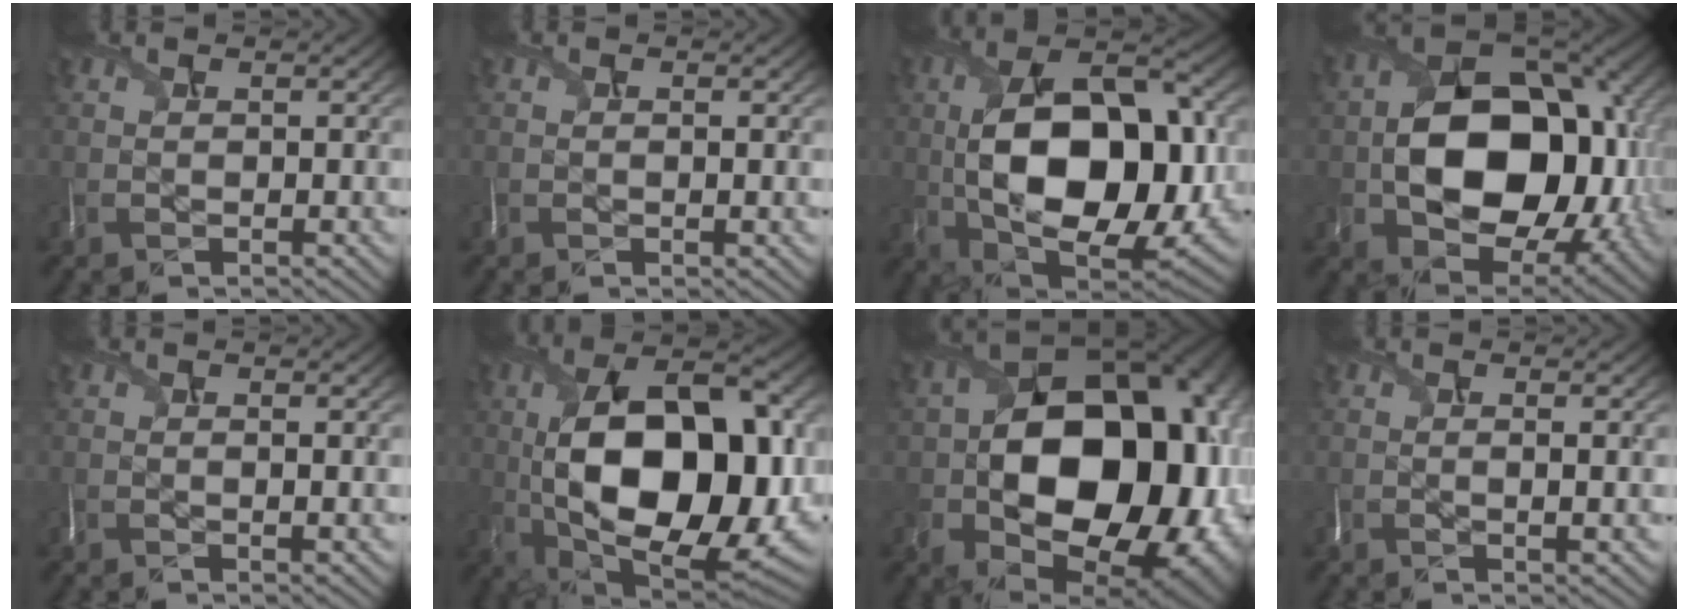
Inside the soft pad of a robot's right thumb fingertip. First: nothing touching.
{"total": 1.5, "force": [-0.1, 0.4, 1.4], "torque": [-0.020, 0.006, 0.003]}
{"total": 16.4, "force": [-0.1, 9.7, 13.2], "torque": [-0.253, 0.000, 0.014]}
{"total": 14.7, "force": [-1.3, 10.7, 10.0], "torque": [-0.185, -0.021, -0.002]}
{"total": 2.4, "force": [0.0, 0.7, 2.3], "torque": [-0.033, 0.008, 0.007]}
{"total": 17.9, "force": [0.1, 10.1, 14.8], "torque": [-0.273, -0.005, 0.018]}
{"total": 20.4, "force": [-1.9, 14.8, 13.9], "torque": [-0.217, -0.046, 0.009]}
{"total": 3.4, "force": [-0.1, 0.9, 3.3], "torque": [-0.048, 0.007, 0.008]}